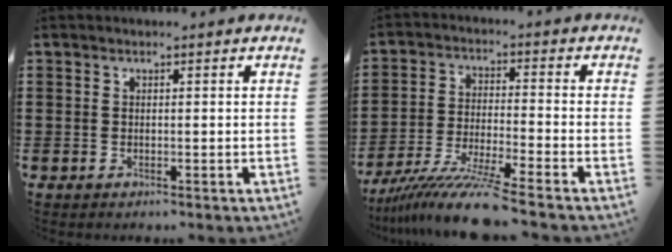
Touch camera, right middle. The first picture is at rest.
{"total": 9.5, "force": [-8.3, -0.5, 4.6], "torque": [-0.094, -0.010, -0.161]}